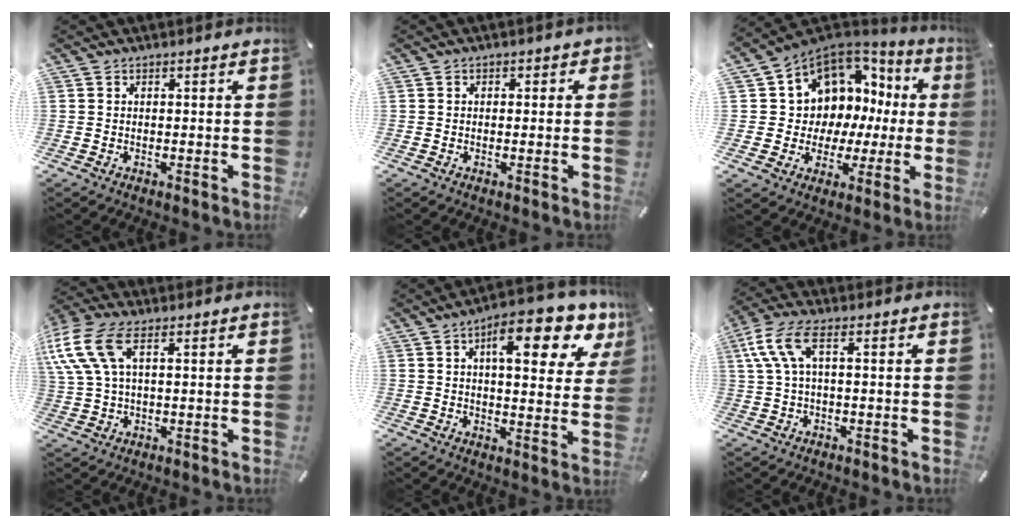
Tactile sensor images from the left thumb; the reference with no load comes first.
{"total": 1.3, "force": [-0.4, 1.1, 0.5], "torque": [-0.001, 0.003, -0.011]}
{"total": 10.3, "force": [4.5, 8.9, 2.6], "torque": [-0.062, -0.055, 0.095]}
{"total": 12.2, "force": [4.1, 6.1, 9.7], "torque": [-0.226, -0.007, 0.078]}
{"total": 14.1, "force": [7.5, 5.5, 10.6], "torque": [-0.139, -0.036, 0.116]}
{"total": 8.4, "force": [1.7, 3.1, 7.6], "torque": [-0.161, -0.006, 0.031]}